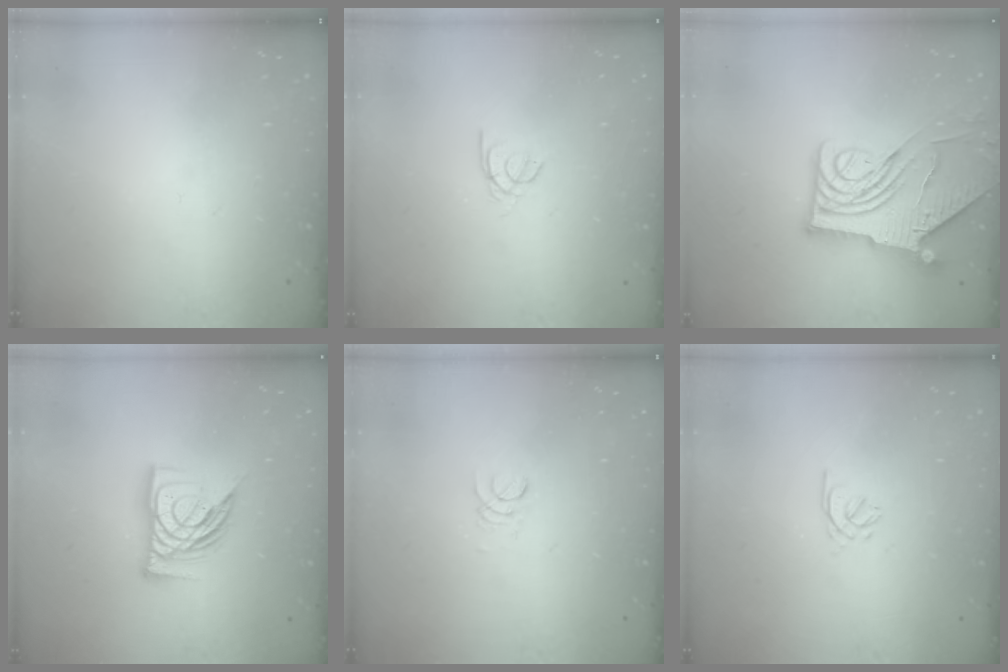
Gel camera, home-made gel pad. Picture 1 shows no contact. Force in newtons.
{"total": 2.2, "press": 2.2, "slide": 0.2}
{"total": 12.4, "press": 12.3, "slide": 1.4}
{"total": 14.0, "press": 13.9, "slide": 1.6}
{"total": 2.0, "press": 2.0, "slide": 0.2}
{"total": 1.2, "press": 1.0, "slide": 0.5}